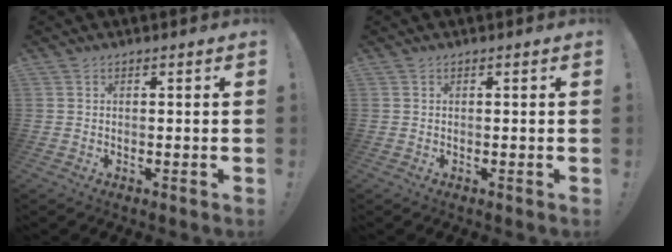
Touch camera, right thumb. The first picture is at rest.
{"total": 0.0}